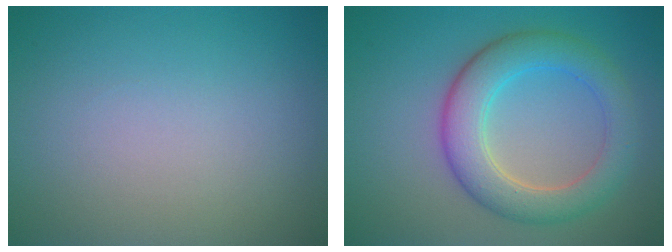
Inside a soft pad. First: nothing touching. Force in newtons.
{"total": 5.7, "press": 5.7, "slide": 0.2}